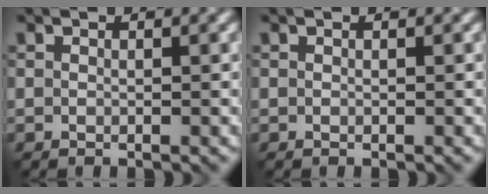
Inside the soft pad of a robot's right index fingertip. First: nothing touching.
{"total": 0.0}